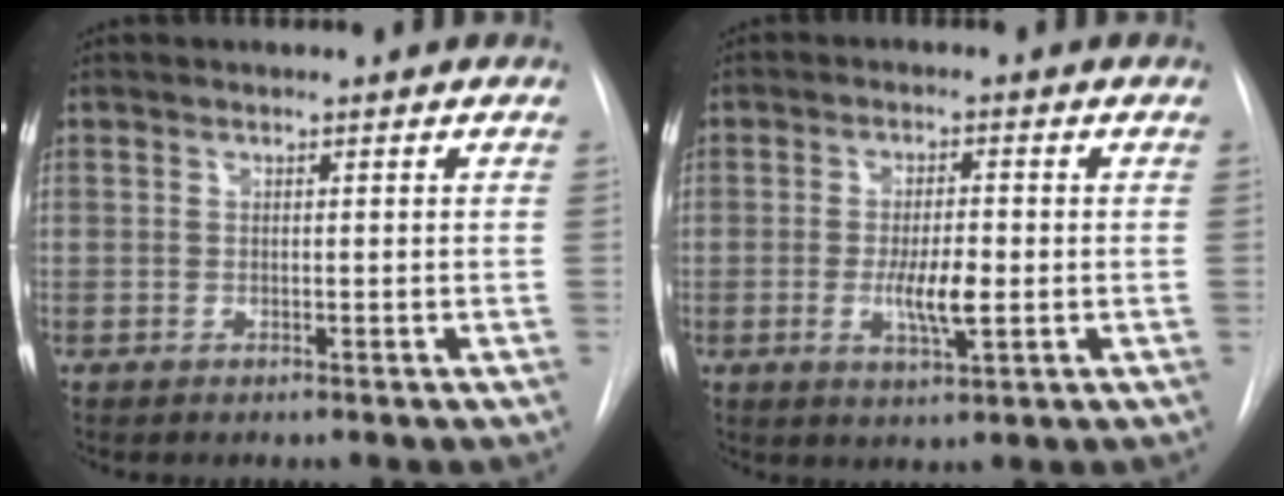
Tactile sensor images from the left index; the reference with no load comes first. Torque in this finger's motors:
{"motor_torque": [0.86, -0.02, 0.18, 0.12]}